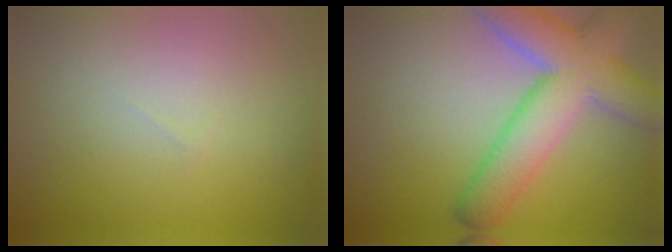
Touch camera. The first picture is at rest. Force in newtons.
{"total": 8.7, "press": 8.7, "slide": 0.5}